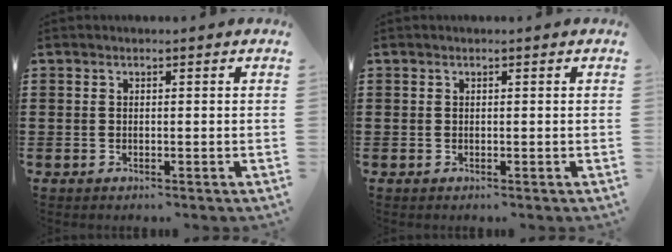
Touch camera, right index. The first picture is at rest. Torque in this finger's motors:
{"motor_torque": [0.30, -0.03, 0.02, 0.02]}